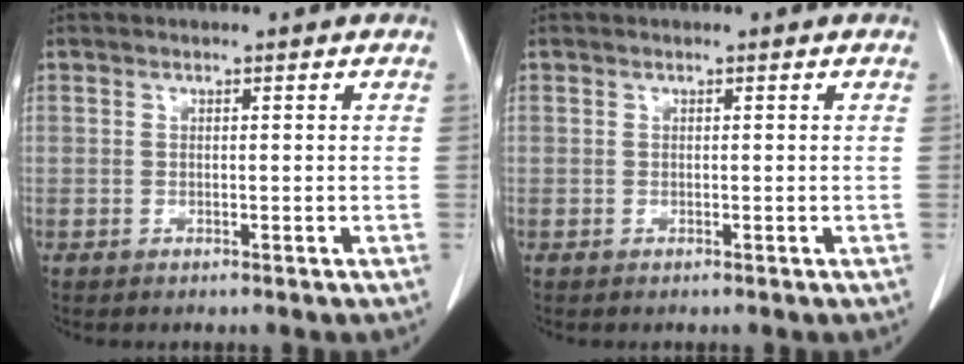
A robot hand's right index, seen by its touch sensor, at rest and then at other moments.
{"total": 0.0}